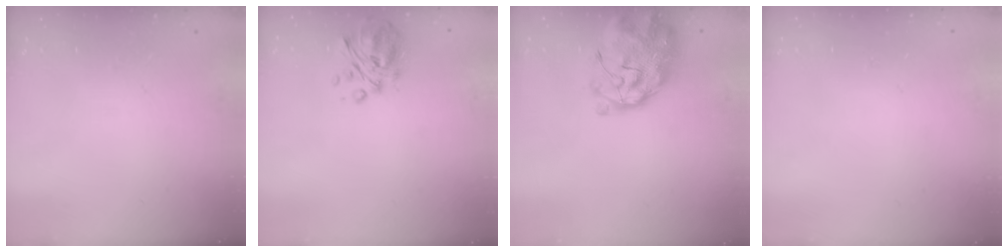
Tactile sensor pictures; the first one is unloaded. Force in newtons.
{"total": 6.3, "press": 6.0, "slide": 1.8}
{"total": 3.8, "press": 3.6, "slide": 1.2}
{"total": 1.6, "press": 1.6, "slide": 0.2}